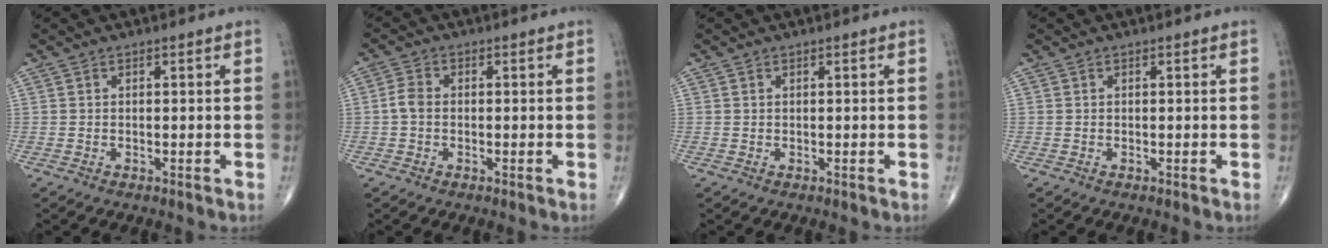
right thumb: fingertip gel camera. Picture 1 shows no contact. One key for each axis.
{"total": 2.8, "fx": -0.4, "fy": 1.9, "fz": 1.9, "tx": -0.038, "ty": 0.006, "tz": -0.014}
{"total": 0.0}
{"total": 0.0}